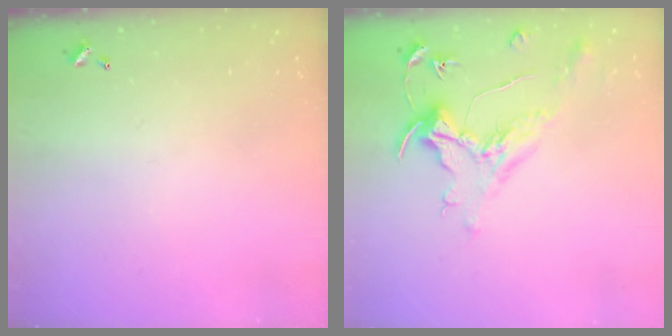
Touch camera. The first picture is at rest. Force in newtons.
{"total": 1.4, "press": 1.2, "slide": 0.7}